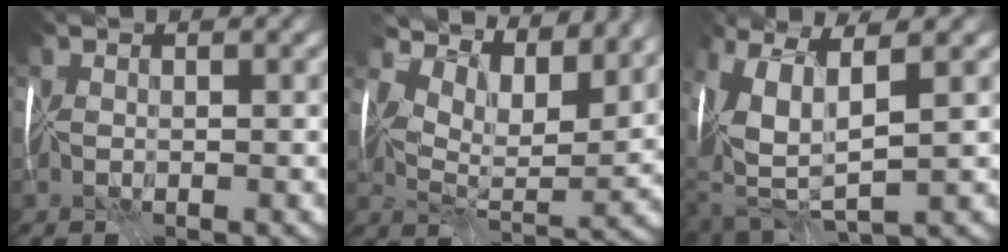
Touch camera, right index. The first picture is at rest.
{"total": 8.9, "force": [7.5, 2.3, 4.2], "torque": [-0.085, 0.000, 0.118]}
{"total": 6.1, "force": [1.3, 2.5, 5.5], "torque": [-0.140, -0.015, 0.036]}